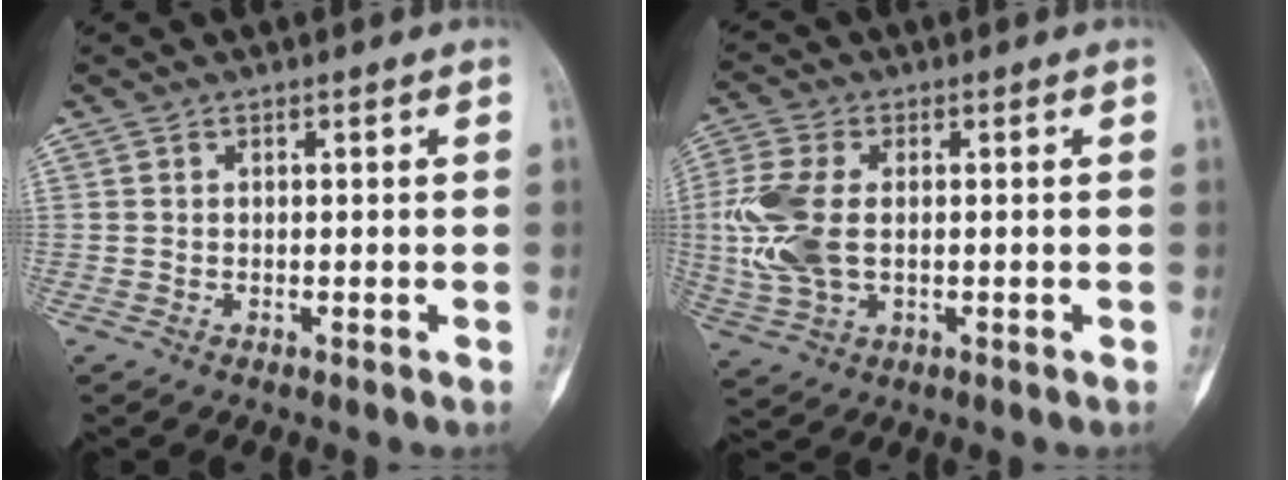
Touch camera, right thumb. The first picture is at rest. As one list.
[{"total": 11.1, "force": [0.2, 6.7, 8.9], "torque": [-0.217, 0.003, 0.008]}]